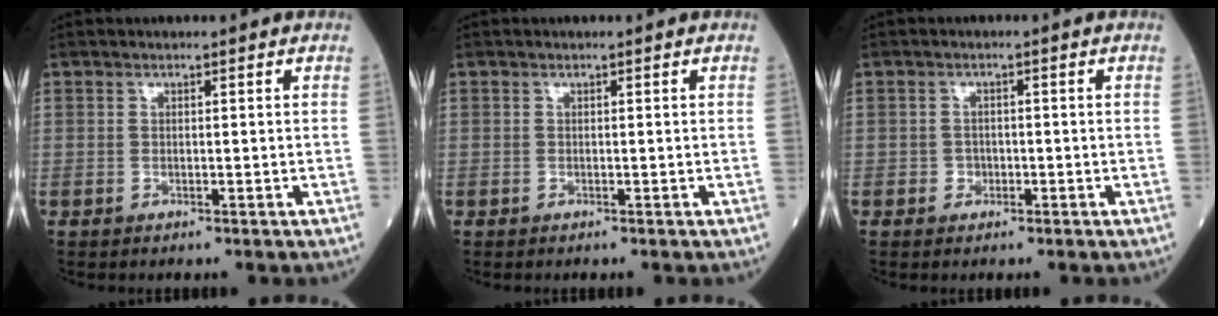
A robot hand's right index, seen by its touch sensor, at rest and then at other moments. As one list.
[{"total": 0.0}, {"total": 1.5, "force": [-0.6, 1.3, 0.4], "torque": [-0.001, 0.007, -0.009]}]